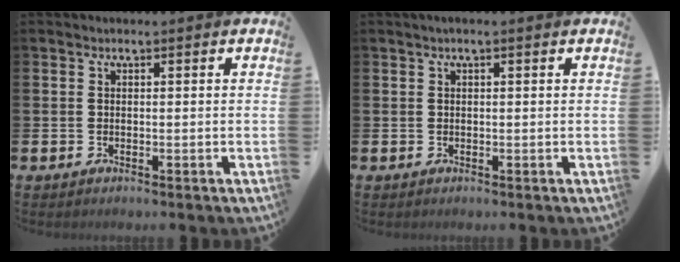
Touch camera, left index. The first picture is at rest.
{"total": 0.7, "force": [0.3, 0.1, 0.6], "torque": [-0.012, 0.004, 0.004]}